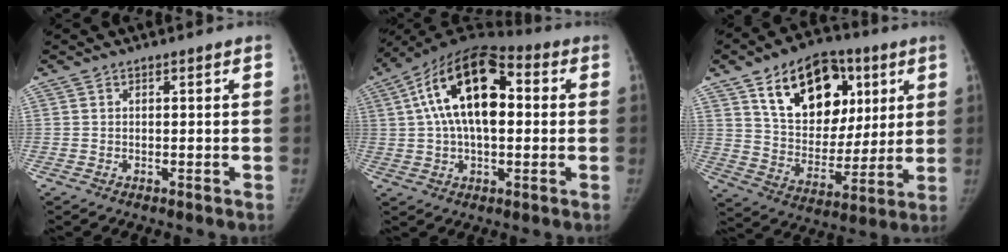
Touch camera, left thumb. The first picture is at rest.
{"total": 18.9, "force": [3.1, 10.2, 15.6], "torque": [-0.263, 0.026, 0.038]}
{"total": 22.0, "force": [9.3, 14.4, 13.8], "torque": [-0.172, -0.022, 0.152]}